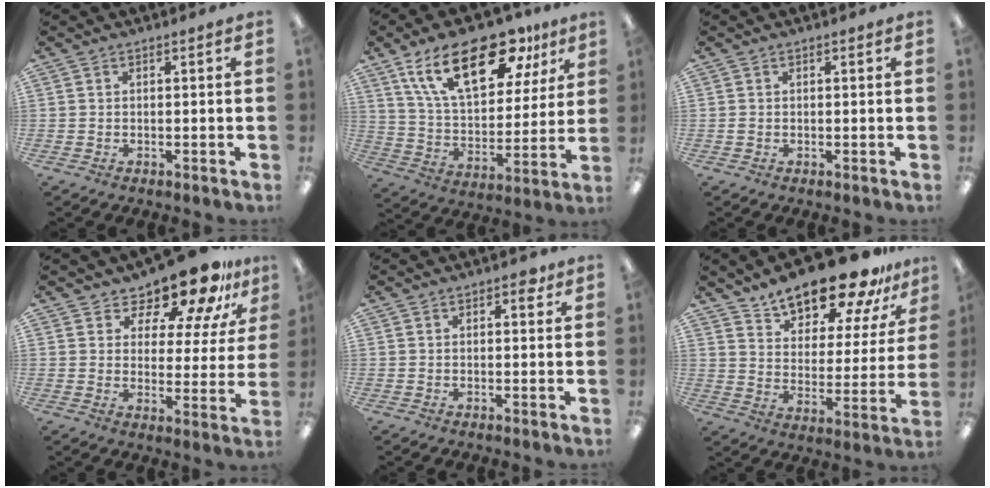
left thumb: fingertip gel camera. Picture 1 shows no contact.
{"total": 23.4, "force": [13.7, 11.0, 15.5], "torque": [-0.251, -0.053, 0.234]}
{"total": 0.5, "force": [0.0, 0.5, 0.2], "torque": [-0.004, 0.004, -0.003]}
{"total": 14.5, "force": [12.2, 4.8, 6.0], "torque": [-0.107, -0.090, 0.214]}
{"total": 2.5, "force": [1.4, 1.3, 1.5], "torque": [-0.009, -0.005, 0.018]}
{"total": 18.9, "force": [15.8, 6.3, 8.3], "torque": [-0.138, -0.108, 0.272]}